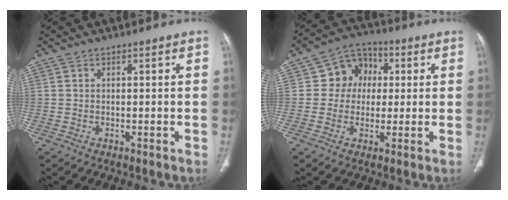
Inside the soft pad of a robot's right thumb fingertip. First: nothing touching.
{"total": 8.3, "force": [1.2, 7.4, 3.4], "torque": [-0.010, 0.011, 0.010]}